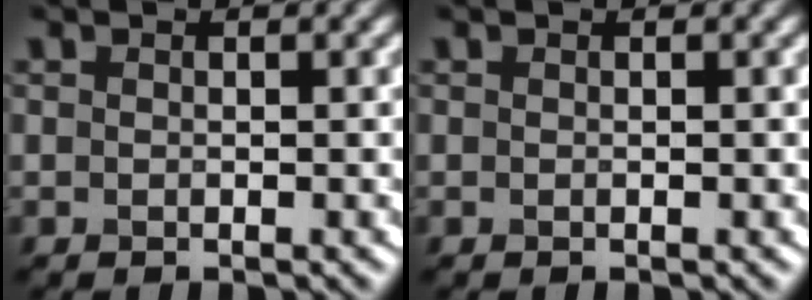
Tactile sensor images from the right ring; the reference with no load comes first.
{"total": 0.0}